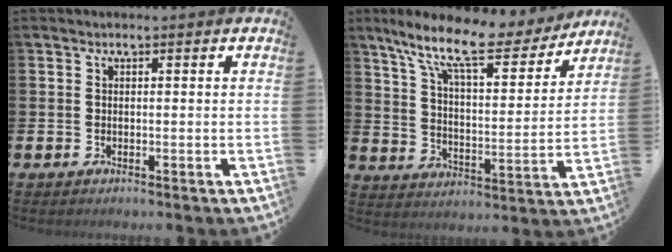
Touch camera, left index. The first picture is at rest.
{"total": 12.2, "force": [9.7, 3.3, 6.7], "torque": [-0.146, -0.053, 0.162]}